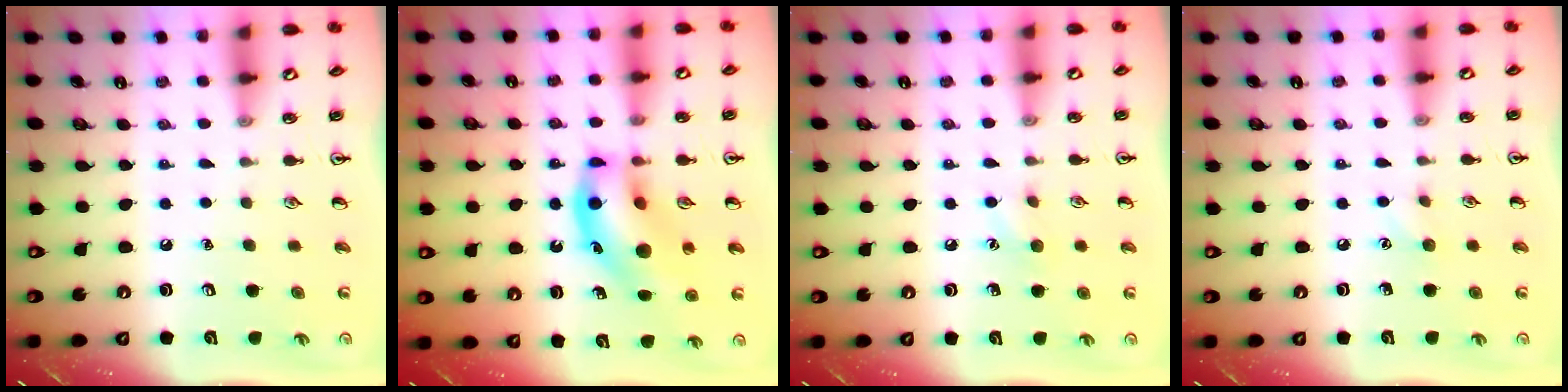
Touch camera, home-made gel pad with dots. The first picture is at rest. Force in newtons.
{"total": 16.5, "press": 16.0, "slide": 3.7}
{"total": 6.5, "press": 6.3, "slide": 1.6}
{"total": 4.6, "press": 4.4, "slide": 1.4}